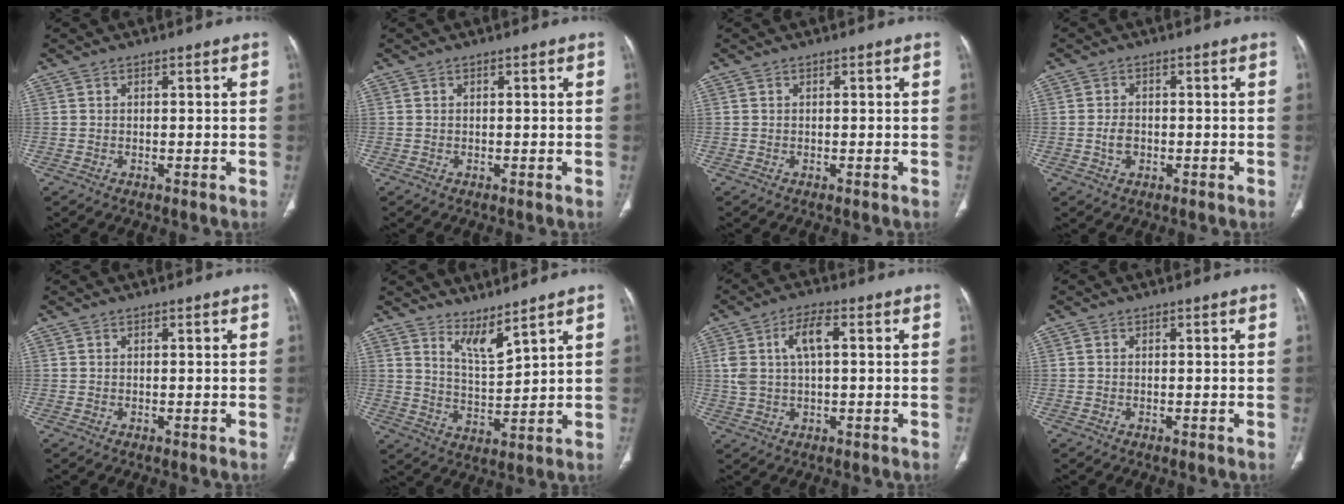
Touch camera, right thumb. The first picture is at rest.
{"total": 0.0}
{"total": 0.0}
{"total": 2.7, "force": [-0.6, 2.0, 1.7], "torque": [-0.025, 0.007, -0.010]}
{"total": 0.0}
{"total": 5.8, "force": [4.8, 0.8, 3.1], "torque": [-0.054, -0.057, 0.103]}
{"total": 7.1, "force": [1.6, 3.1, 6.2], "torque": [-0.134, 0.018, 0.032]}
{"total": 0.0}